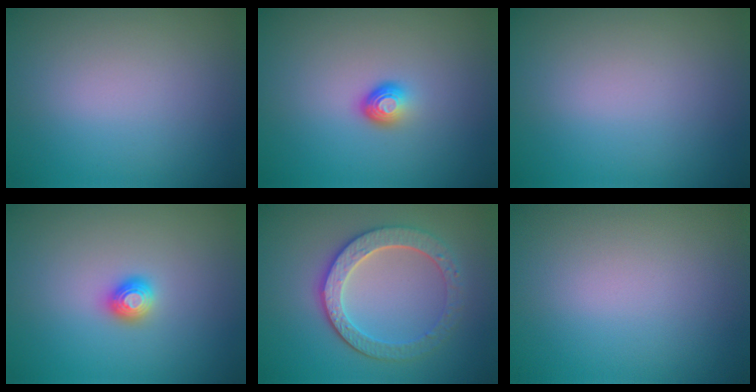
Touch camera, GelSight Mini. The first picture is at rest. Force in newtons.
{"total": 1.5, "press": 1.0, "slide": 1.1}
{"total": 0.0}
{"total": 1.2, "press": 1.2, "slide": 0.3}
{"total": 4.5, "press": 4.0, "slide": 2.1}
{"total": 0.0}